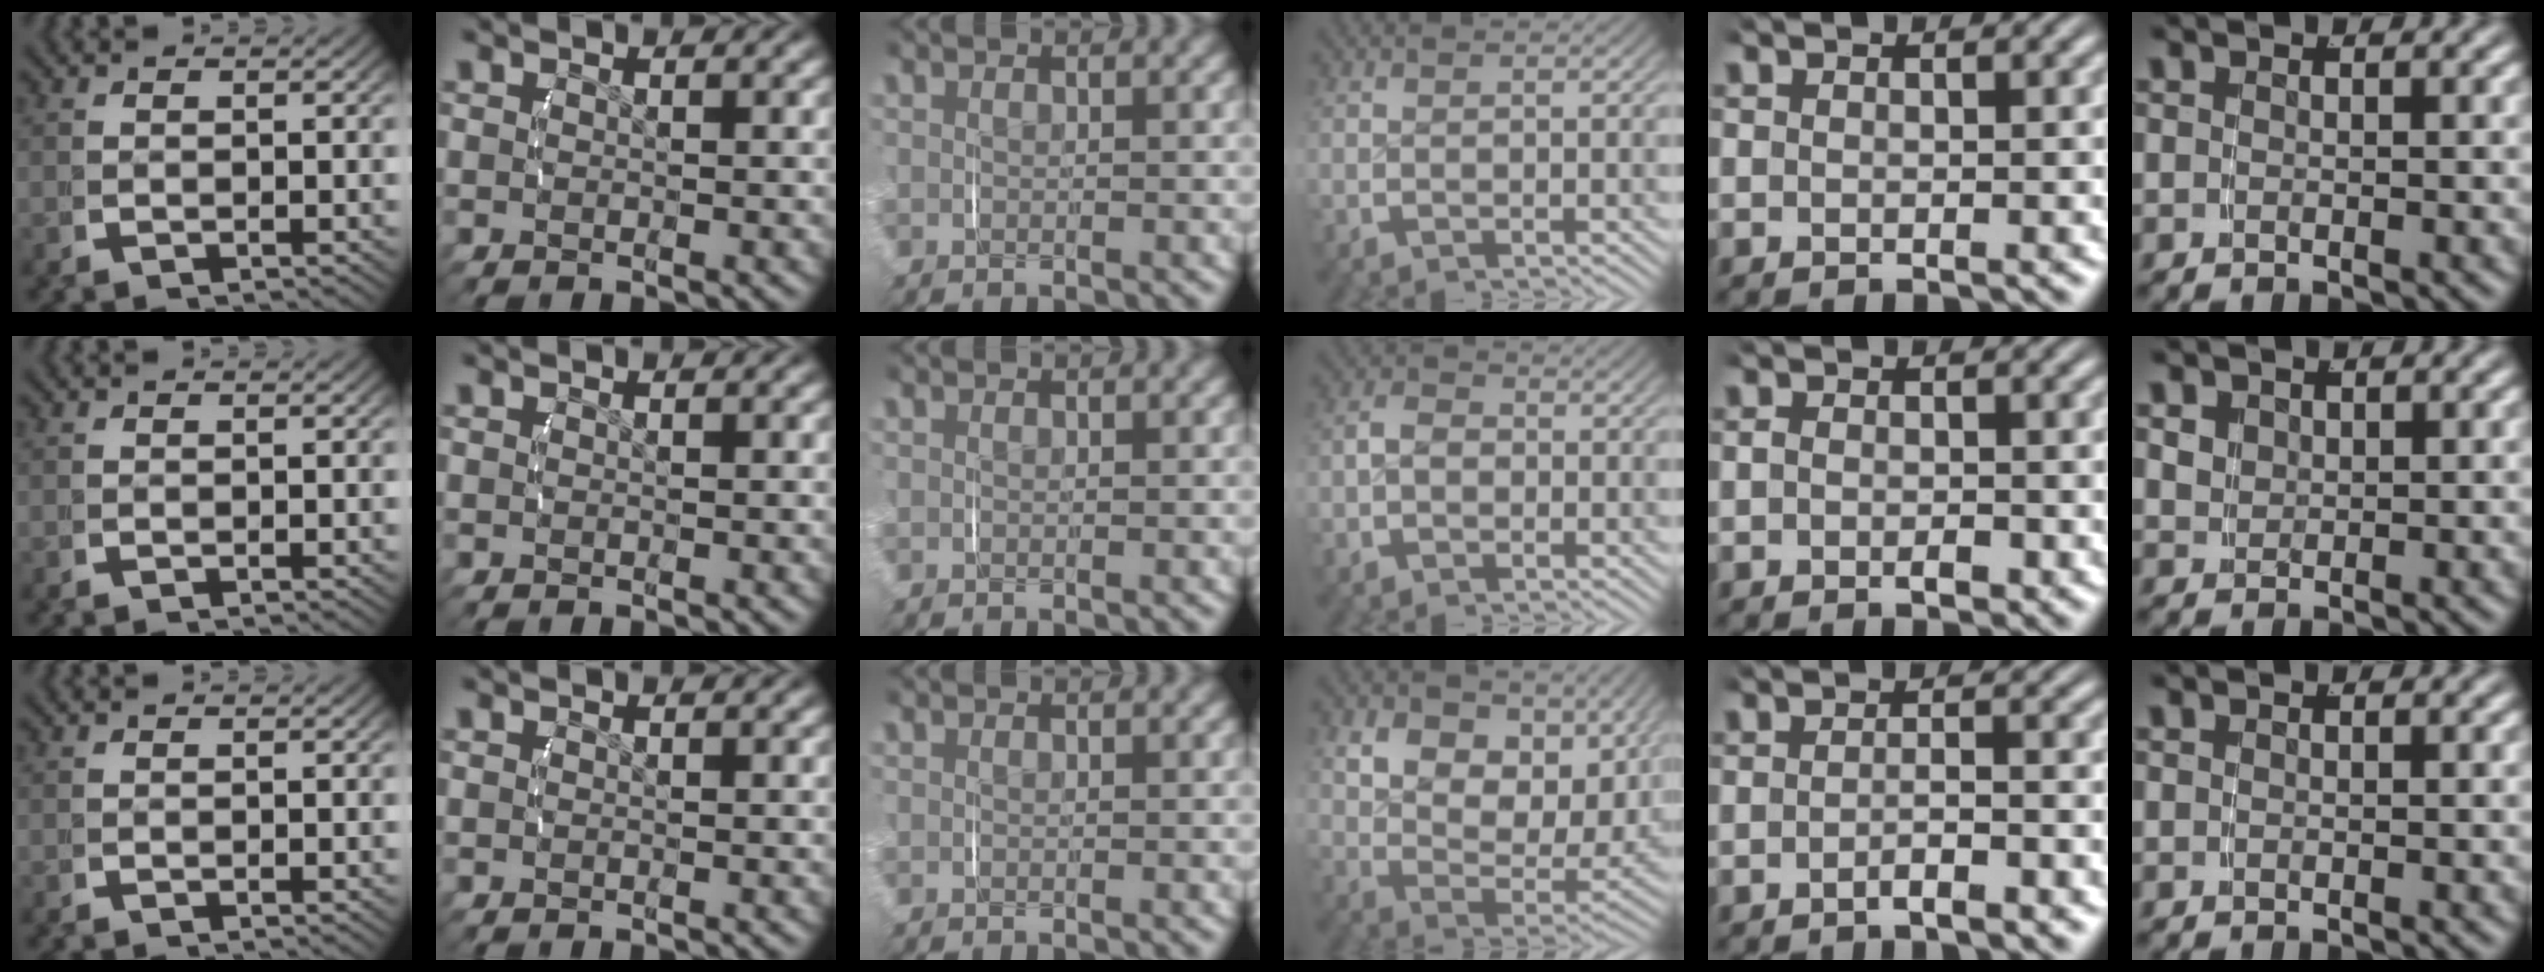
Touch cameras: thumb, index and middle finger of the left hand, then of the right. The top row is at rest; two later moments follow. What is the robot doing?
{"motion": "lift_and_place", "object": "toothpaste"}